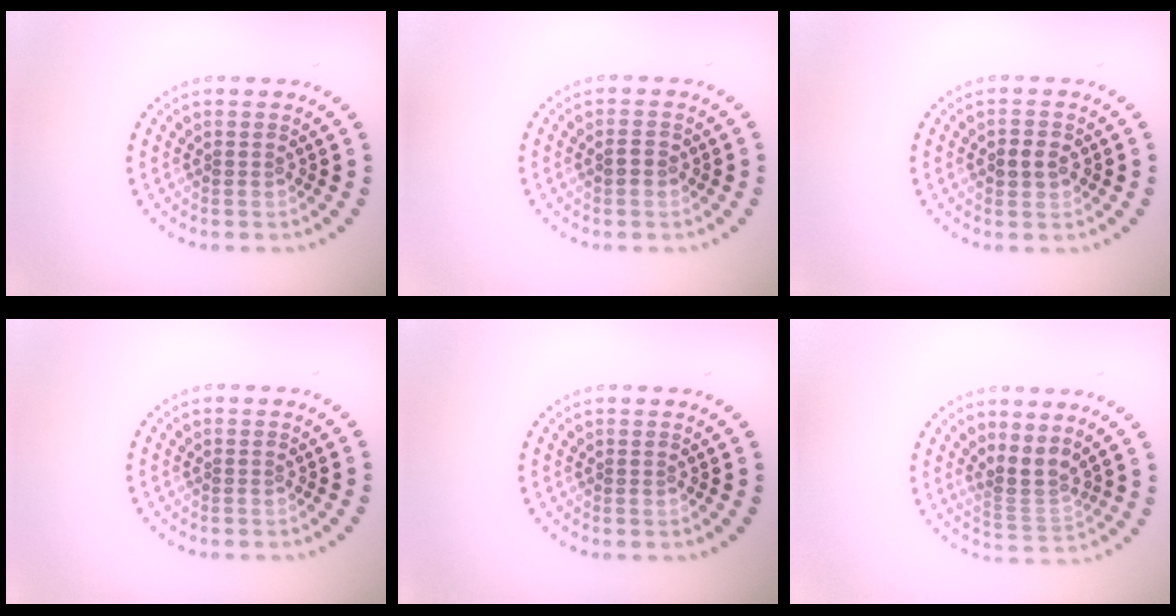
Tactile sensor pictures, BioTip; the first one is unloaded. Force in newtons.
{"total": 0.8, "press": 0.8, "slide": 0.3}
{"total": 2.1, "press": 2.1, "slide": 0.3}
{"total": 0.0}
{"total": 0.0}
{"total": 2.7, "press": 2.0, "slide": 1.9}